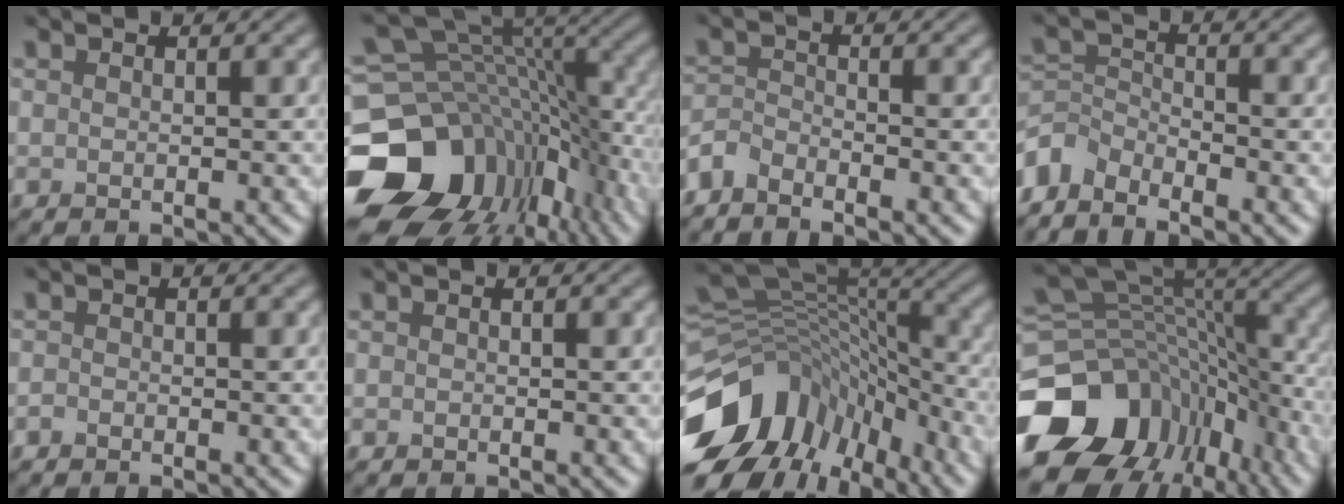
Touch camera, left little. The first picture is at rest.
{"total": 16.2, "force": [-4.6, 12.6, 9.2], "torque": [-0.197, -0.021, -0.043]}
{"total": 2.3, "force": [-2.1, 0.7, 0.4], "torque": [-0.009, 0.000, -0.054]}
{"total": 3.9, "force": [-3.4, 1.7, 1.0], "torque": [-0.020, -0.004, -0.080]}
{"total": 0.5, "force": [-0.4, 0.2, 0.1], "torque": [0.000, -0.003, -0.009]}
{"total": 0.0}
{"total": 13.4, "force": [-6.9, 8.7, 7.5], "torque": [-0.165, 0.003, -0.109]}
{"total": 14.0, "force": [-6.3, 10.4, 7.0], "torque": [-0.161, 0.003, -0.096]}